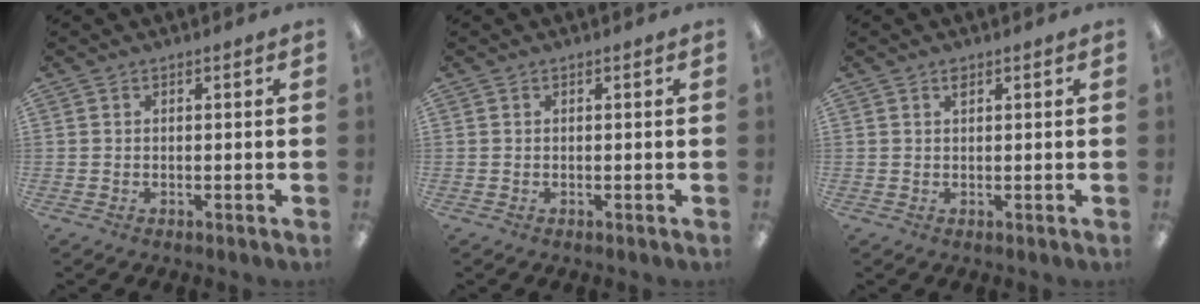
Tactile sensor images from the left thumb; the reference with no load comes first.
{"total": 0.0}
{"total": 1.0, "force": [0.7, 0.4, 0.6], "torque": [-0.006, -0.002, 0.011]}